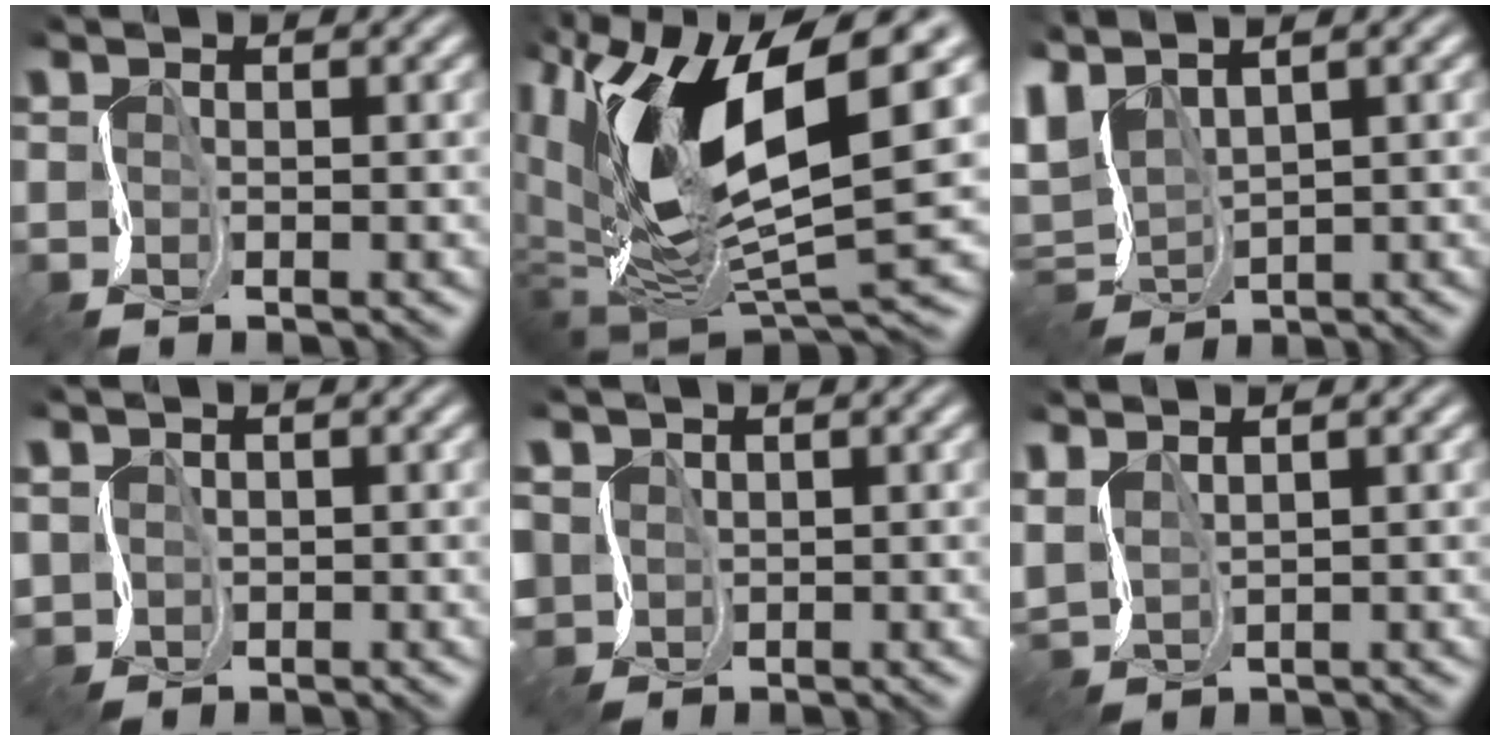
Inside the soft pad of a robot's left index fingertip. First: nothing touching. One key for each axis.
{"total": 13.2, "fx": 3.0, "fy": 5.9, "fz": 11.5, "tx": -0.227, "ty": -0.019, "tz": 0.057}
{"total": 5.7, "fx": 1.2, "fy": 3.0, "fz": 4.6, "tx": -0.117, "ty": -0.006, "tz": 0.025}
{"total": 1.5, "fx": 0.1, "fy": 1.4, "fz": 0.4, "tx": -0.013, "ty": -0.009, "tz": 0.005}
{"total": 2.3, "fx": 0.6, "fy": 2.0, "fz": 0.9, "tx": -0.027, "ty": -0.005, "tz": 0.013}
{"total": 3.7, "fx": 2.3, "fy": 1.6, "fz": 2.4, "tx": -0.078, "ty": 0.016, "tz": 0.048}